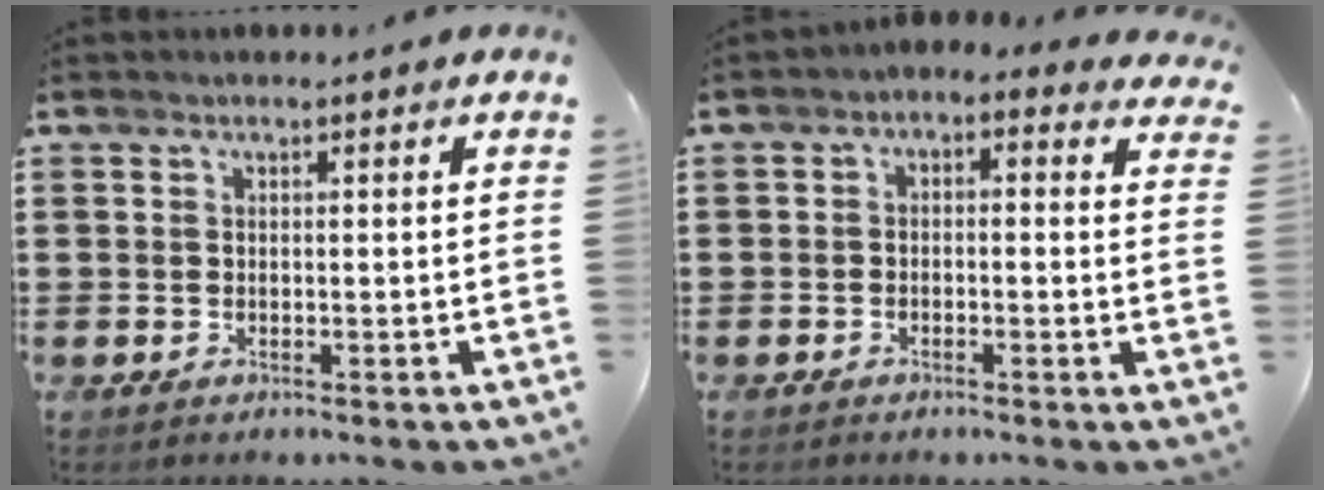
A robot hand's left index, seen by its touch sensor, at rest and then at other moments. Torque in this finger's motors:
{"motor_torque": [2.14, 0.00, 0.05, -0.21]}